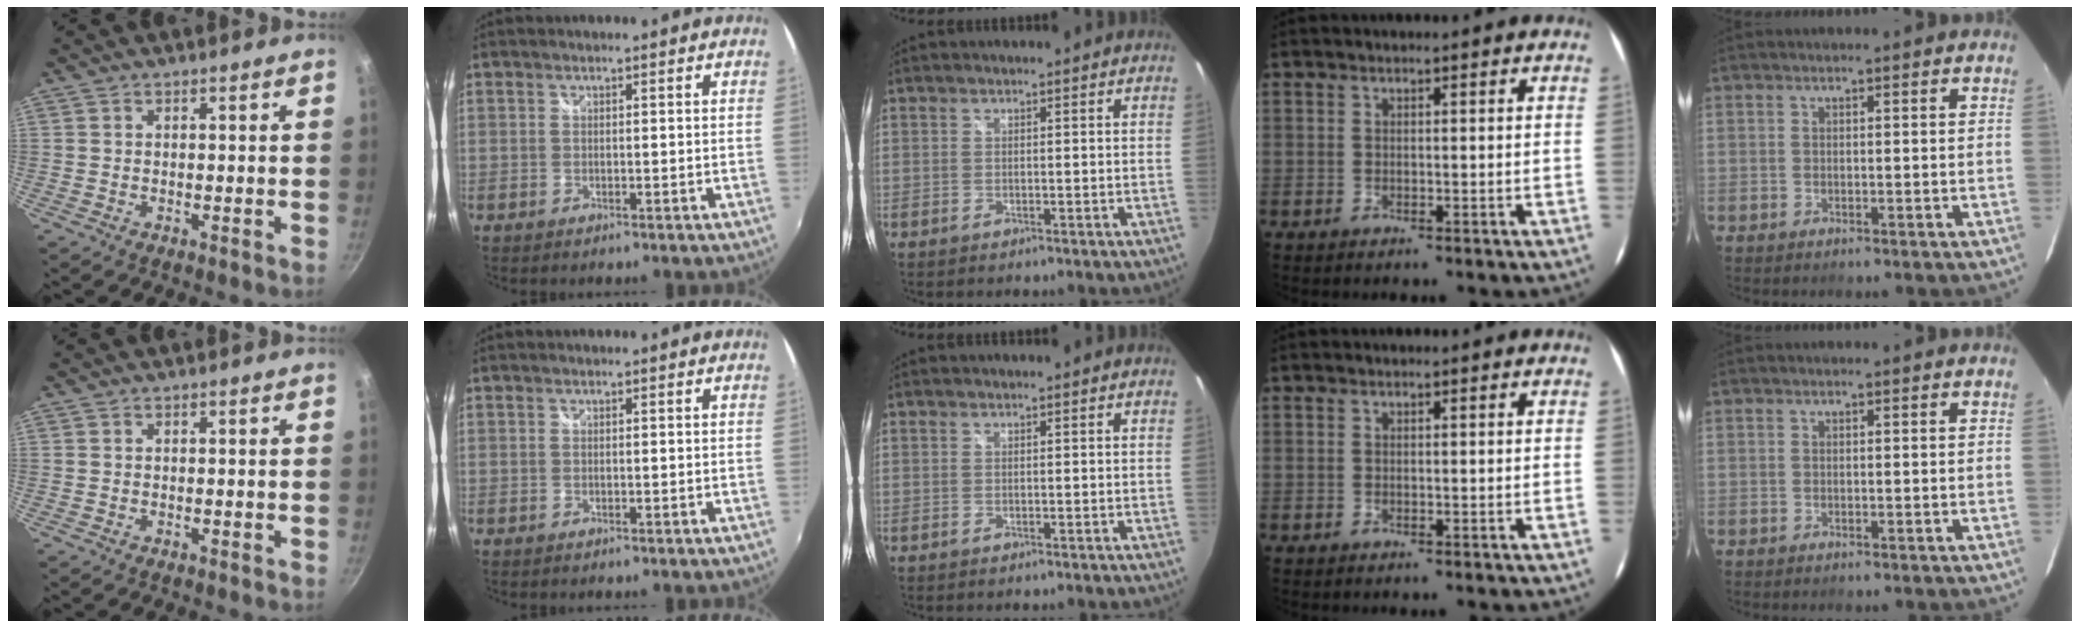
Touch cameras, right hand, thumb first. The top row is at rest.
{}